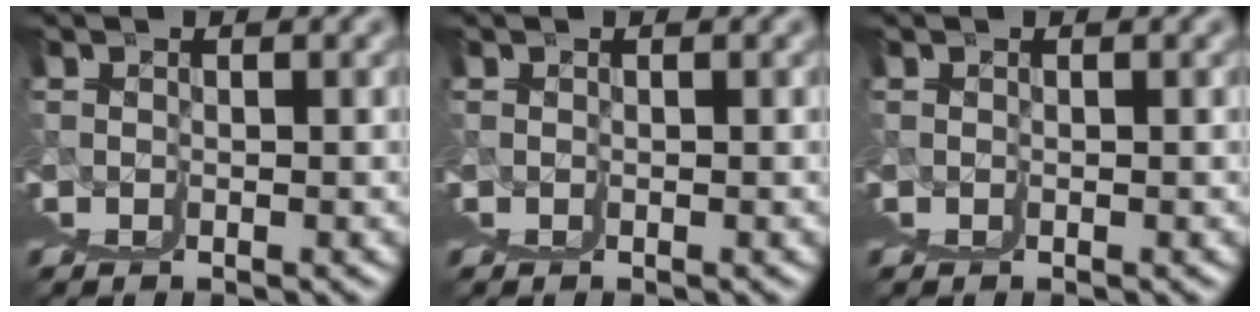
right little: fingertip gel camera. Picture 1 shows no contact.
{"total": 0.0}
{"total": 0.0}